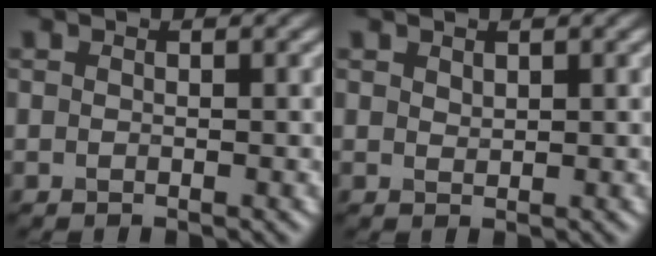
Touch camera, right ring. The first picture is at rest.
{"total": 0.8, "force": [0.7, 0.4, 0.3], "torque": [-0.007, 0.000, 0.016]}